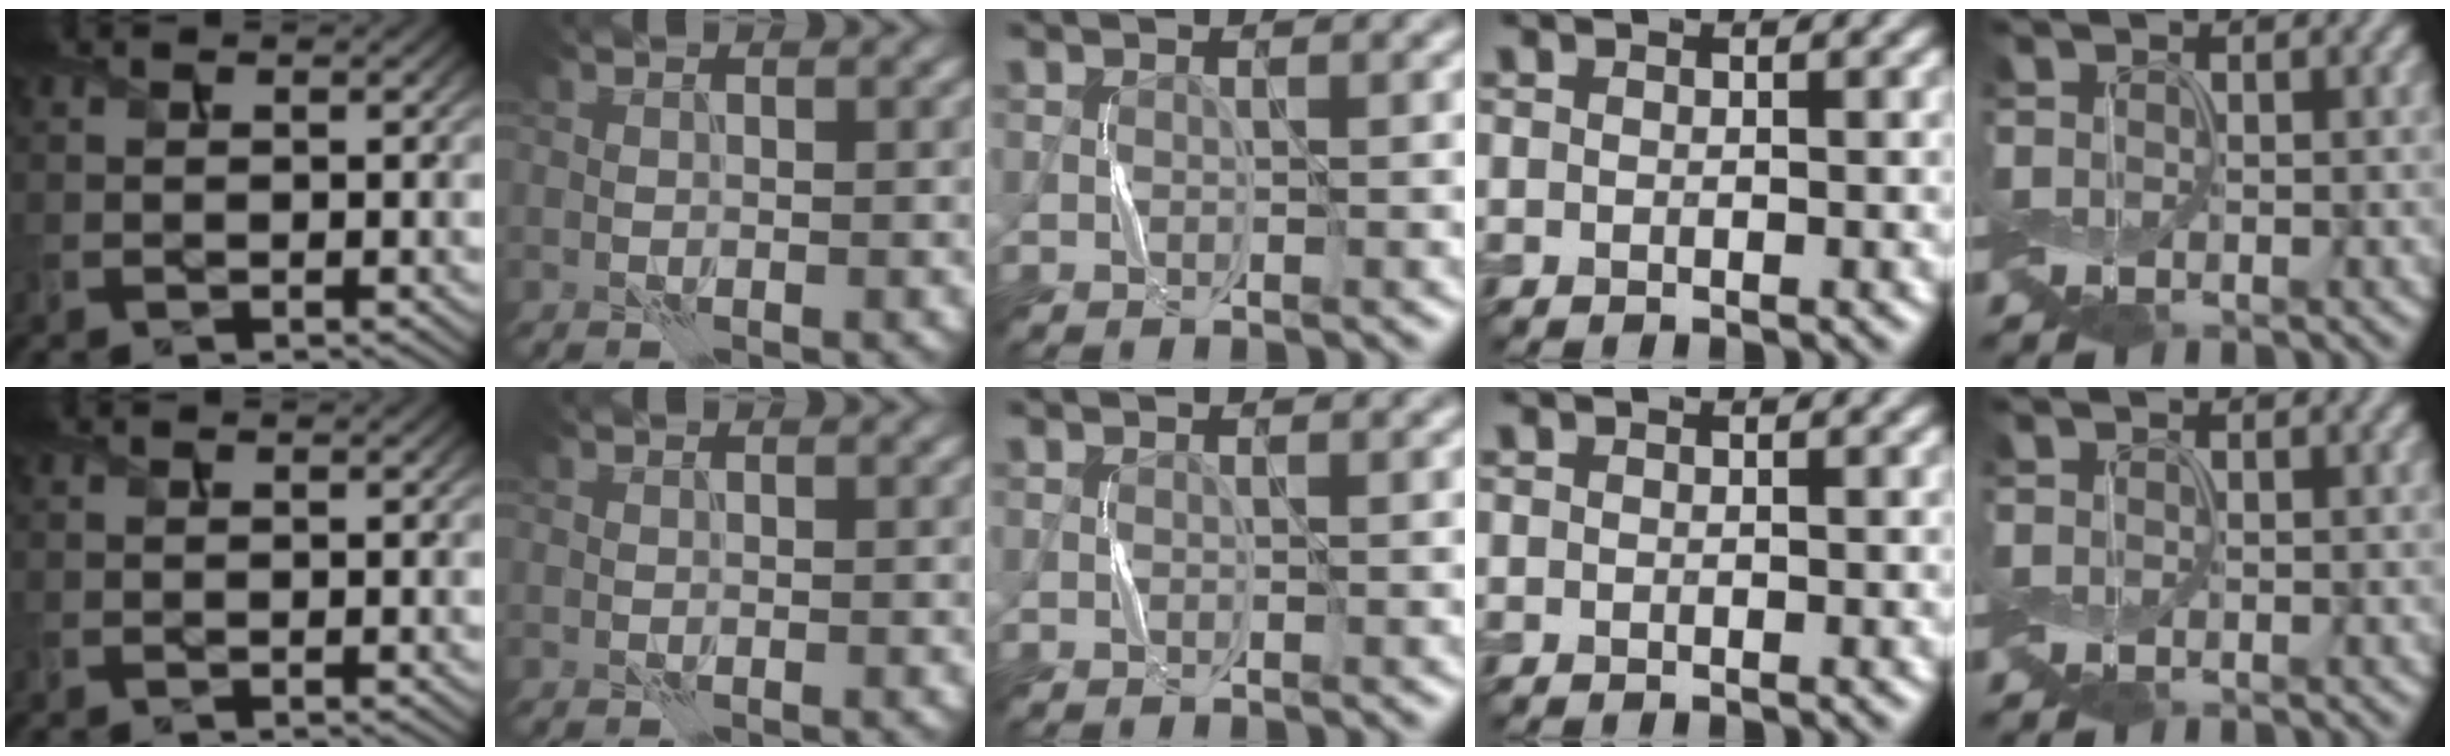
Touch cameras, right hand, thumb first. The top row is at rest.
{}